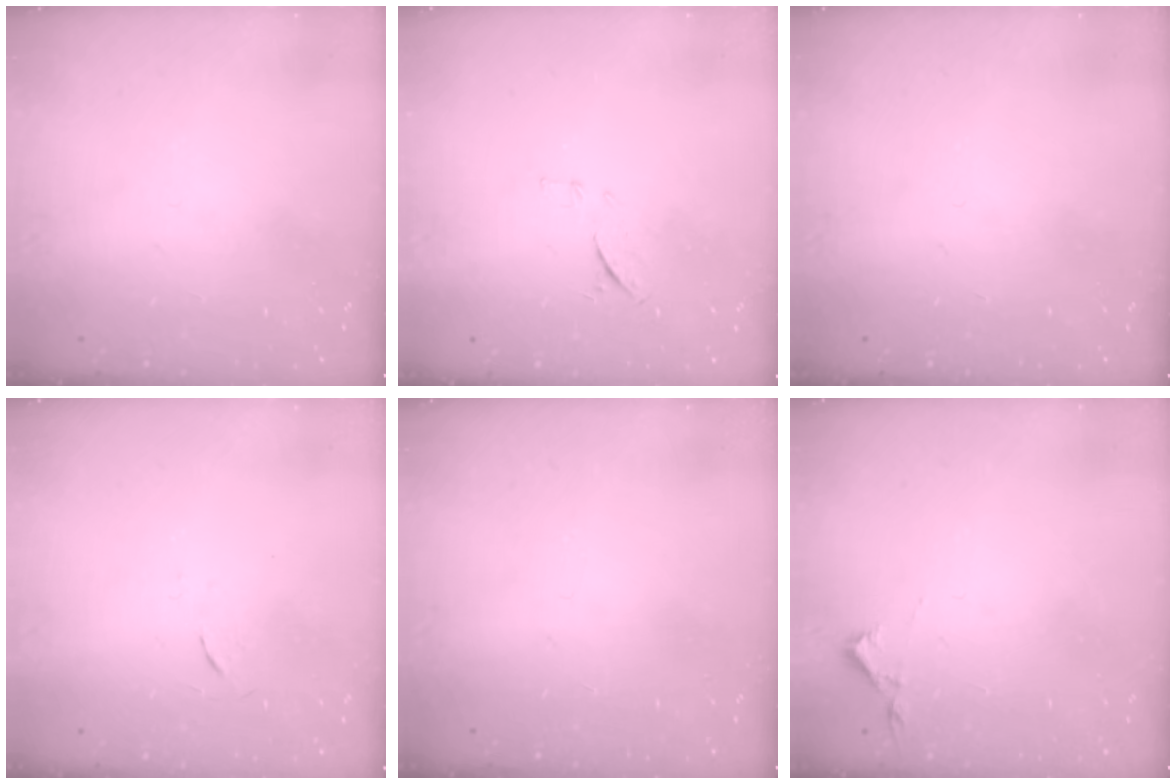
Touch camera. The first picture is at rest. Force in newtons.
{"total": 8.5, "press": 8.4, "slide": 1.0}
{"total": 0.0}
{"total": 3.7, "press": 3.4, "slide": 1.3}
{"total": 0.0}
{"total": 2.9, "press": 2.9, "slide": 0.5}